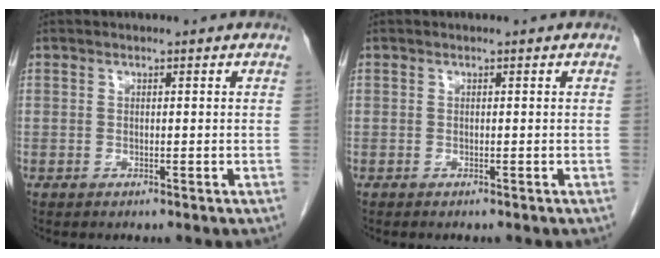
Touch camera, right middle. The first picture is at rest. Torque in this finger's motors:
{"motor_torque": [-0.17, -0.26, -0.04, -0.01]}